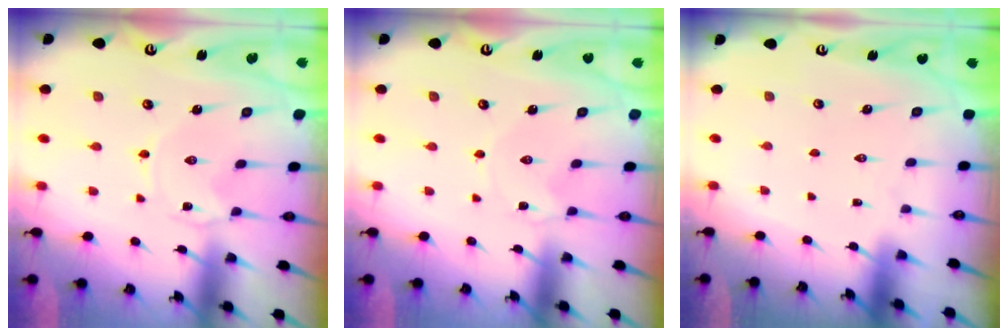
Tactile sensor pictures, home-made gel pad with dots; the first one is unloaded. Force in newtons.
{"total": 0.5, "press": 0.5, "slide": 0.2}
{"total": 1.6, "press": 1.6, "slide": 0.1}